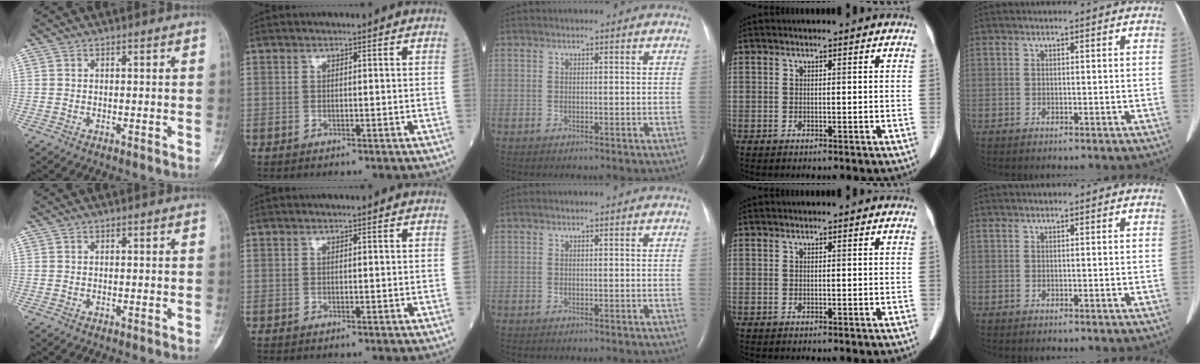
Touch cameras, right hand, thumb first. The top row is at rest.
{}